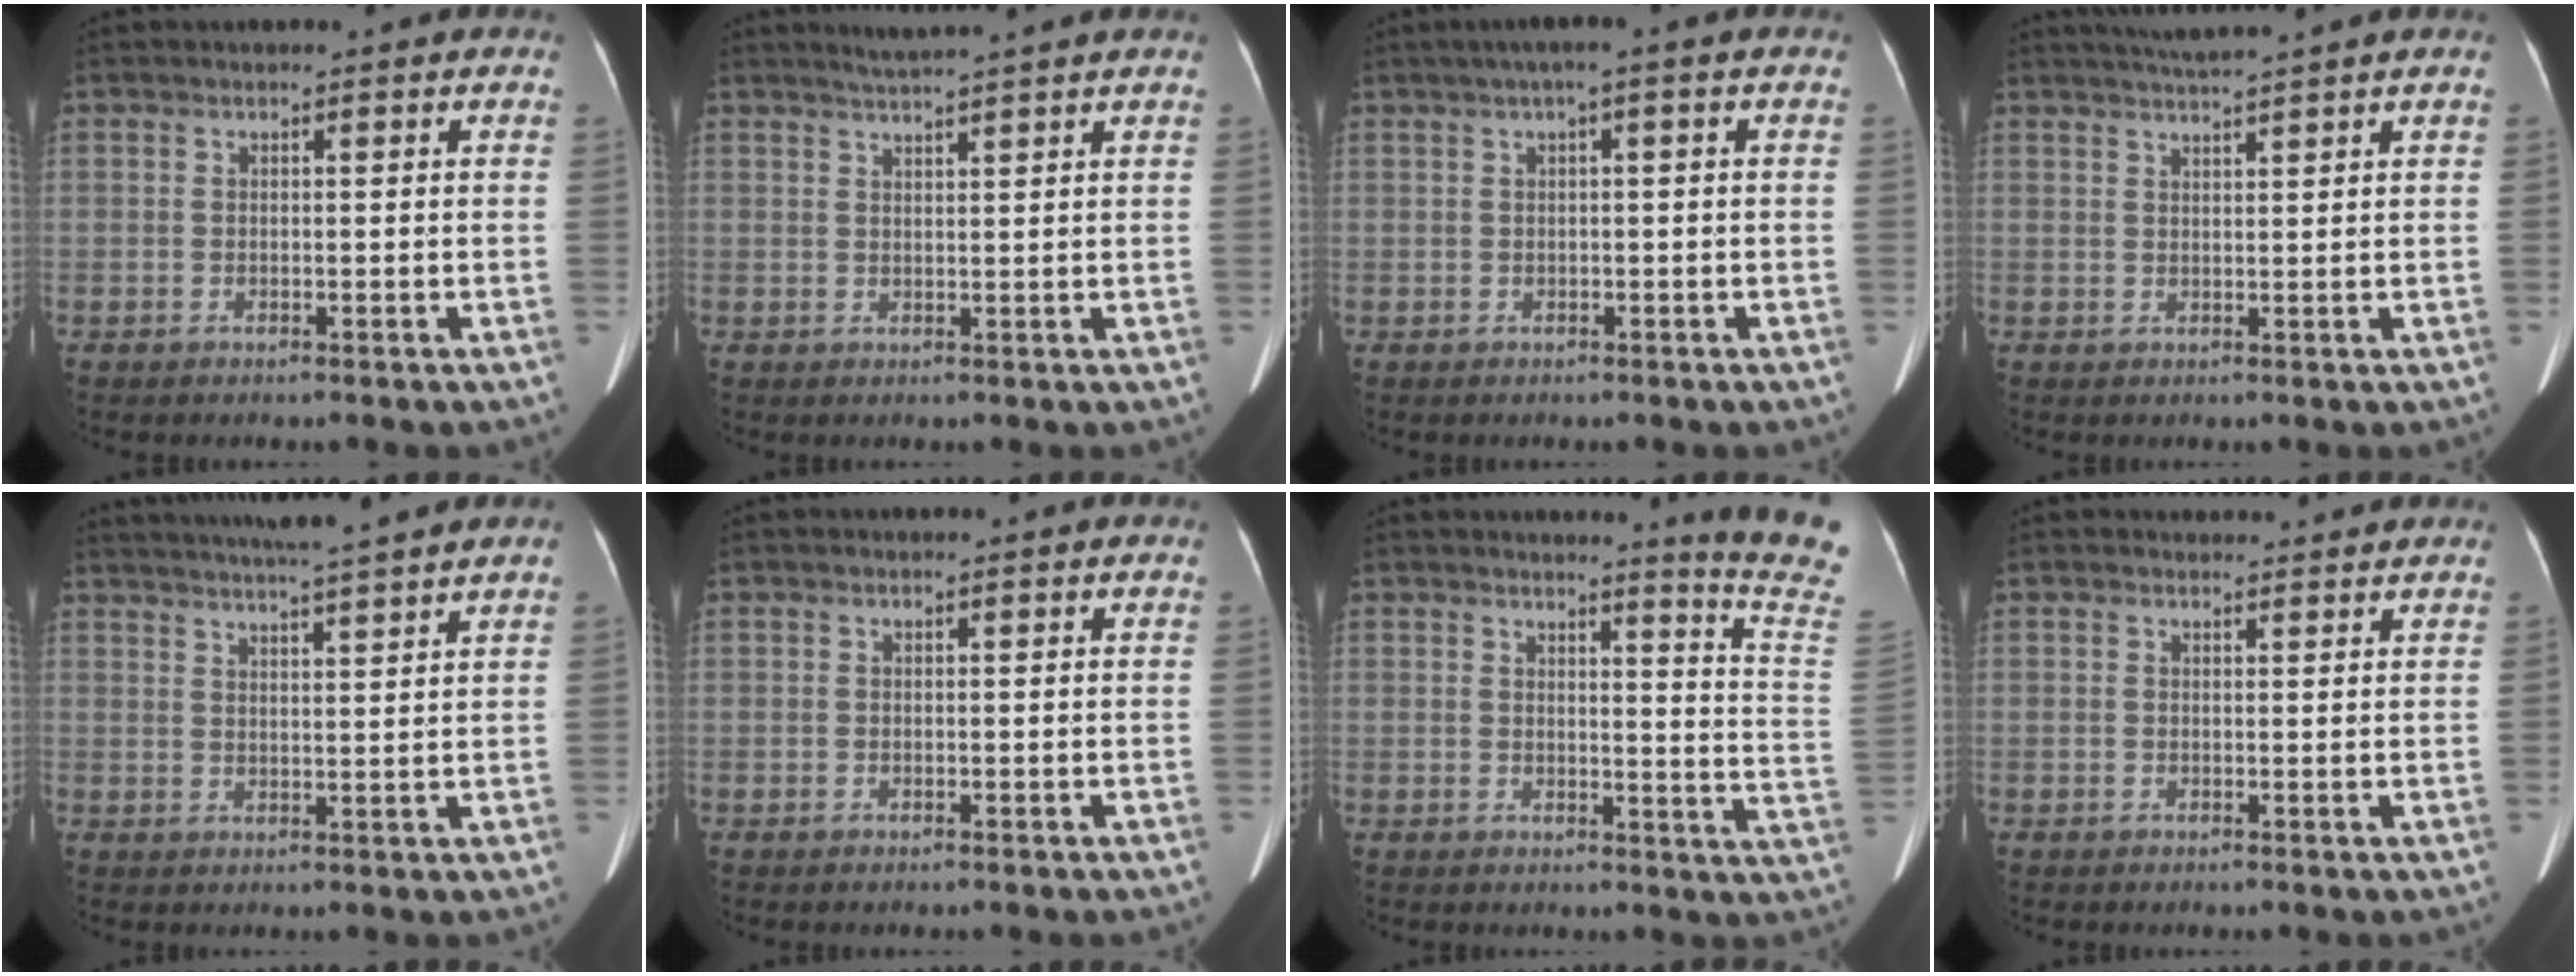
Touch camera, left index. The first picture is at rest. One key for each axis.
{"total": 4.1, "fx": 3.7, "fy": -1.0, "fz": 1.6, "tx": -0.026, "ty": 0.015, "tz": 0.061}
{"total": 3.0, "fx": 1.1, "fy": 0.1, "fz": 2.9, "tx": -0.051, "ty": 0.017, "tz": 0.016}
{"total": 4.5, "fx": 4.1, "fy": -1.1, "fz": 1.6, "tx": -0.026, "ty": 0.013, "tz": 0.071}
{"total": 11.1, "fx": 9.9, "fy": -1.2, "fz": 4.9, "tx": -0.087, "ty": 0.011, "tz": 0.139}
{"total": 0.0}
{"total": 10.1, "fx": 9.0, "fy": -2.7, "fz": 3.7, "tx": -0.049, "ty": -0.105, "tz": 0.085}
{"total": 2.6, "fx": 2.5, "fy": 0.7, "fz": 0.0, "tx": -0.007, "ty": 0.010, "tz": 0.029}